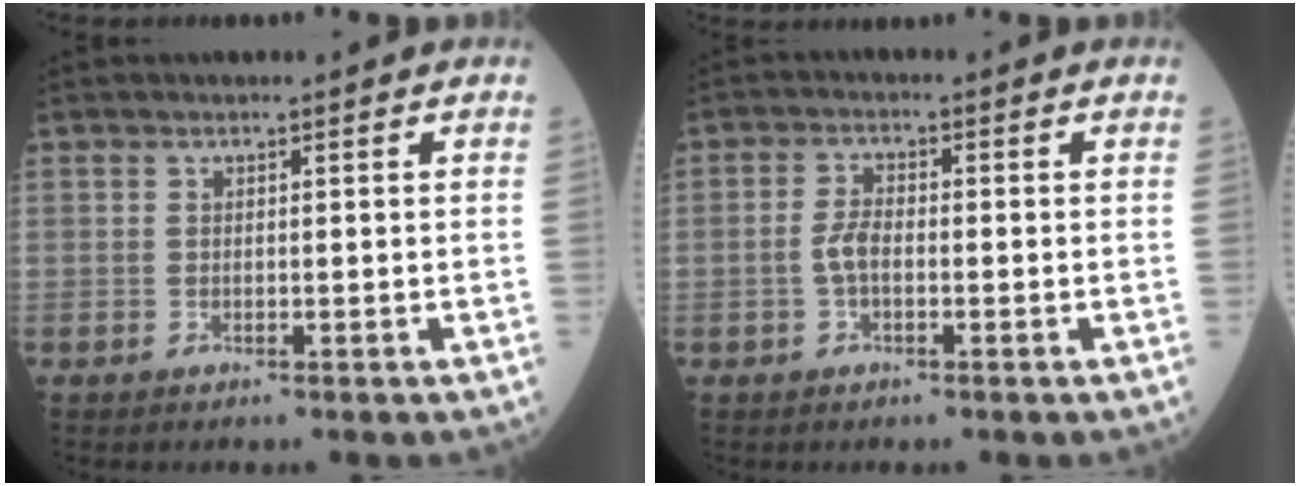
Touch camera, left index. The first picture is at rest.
{"total": 3.1, "force": [-0.9, 1.4, 2.6], "torque": [-0.058, 0.005, -0.020]}